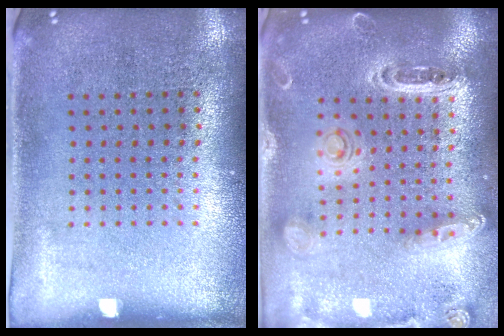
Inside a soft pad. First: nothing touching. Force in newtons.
{"total": 1.4, "press": 1.4, "slide": 0.1}